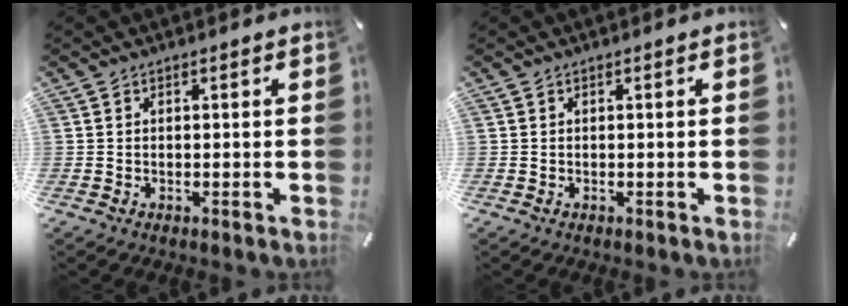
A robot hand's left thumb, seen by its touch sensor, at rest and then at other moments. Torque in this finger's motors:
{"motor_torque": [0.01, 0.01, 0.00, -0.02, 0.00]}